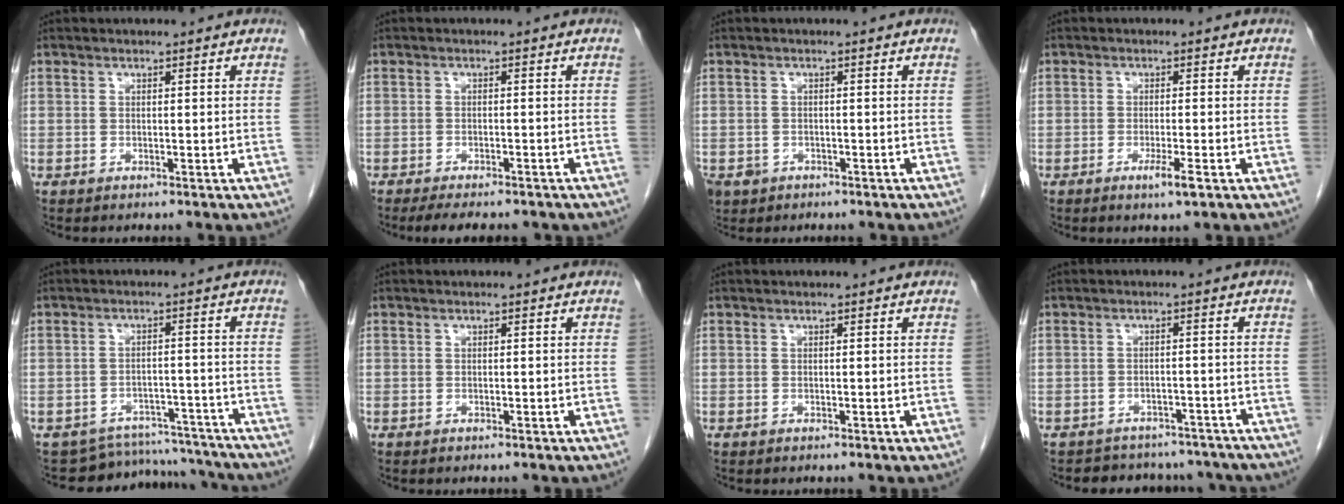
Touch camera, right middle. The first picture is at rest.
{"total": 8.8, "force": [-7.4, 2.3, 4.2], "torque": [-0.058, -0.007, -0.095]}
{"total": 3.8, "force": [-2.2, 3.0, 0.8], "torque": [-0.016, 0.002, -0.033]}
{"total": 2.7, "force": [-1.4, -0.1, 2.3], "torque": [-0.045, -0.008, -0.023]}
{"total": 10.8, "force": [-10.5, 2.5, -0.8], "torque": [0.014, 0.031, -0.130]}
{"total": 0.0}
{"total": 0.0}
{"total": 11.6, "force": [-10.4, 4.7, 2.1], "torque": [-0.026, 0.017, -0.111]}